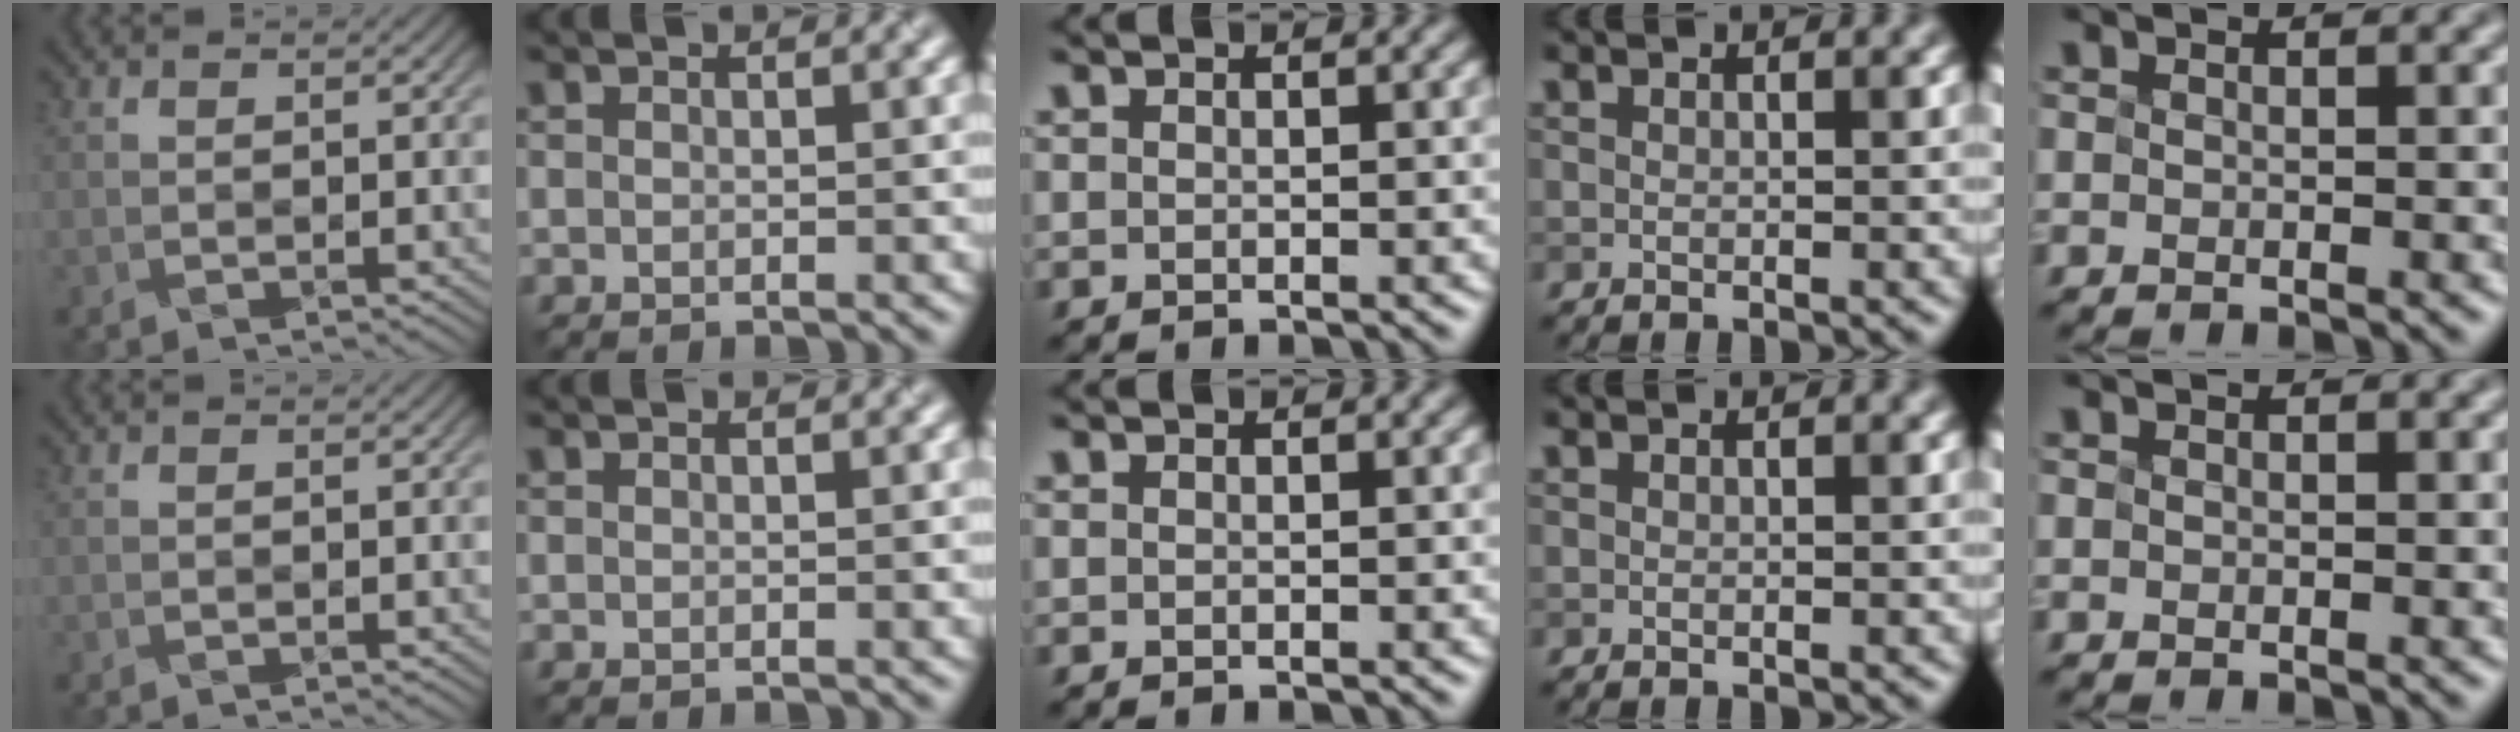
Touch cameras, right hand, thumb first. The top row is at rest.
{}